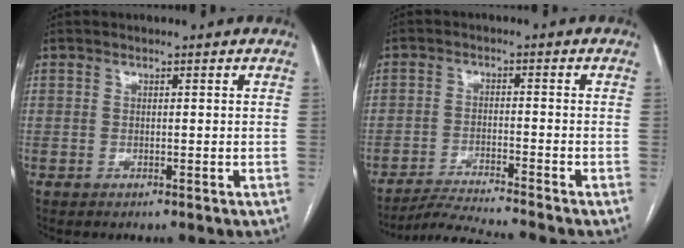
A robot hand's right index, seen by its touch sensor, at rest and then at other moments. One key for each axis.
{"total": 7.5, "fx": -6.9, "fy": -2.2, "fz": 1.9, "tx": -0.023, "ty": -0.018, "tz": -0.124}